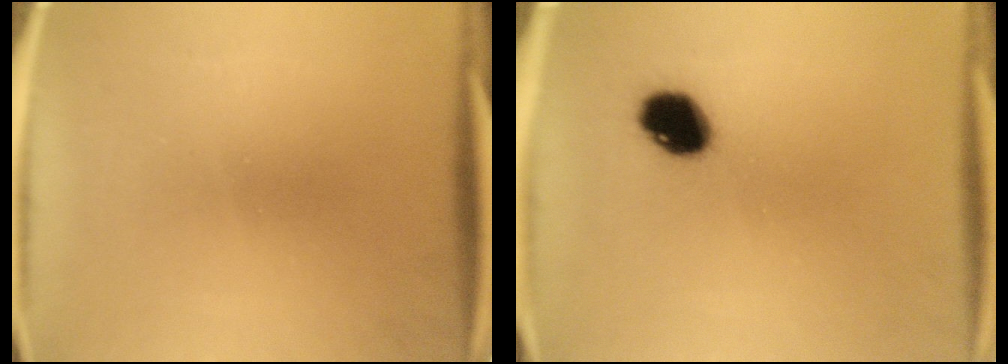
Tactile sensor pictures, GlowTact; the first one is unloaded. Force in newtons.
{"total": 8.1}